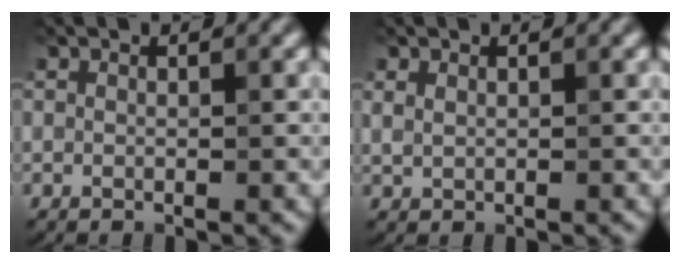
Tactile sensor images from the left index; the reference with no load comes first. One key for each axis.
{"total": 0.6, "fx": 0.4, "fy": 0.3, "fz": 0.4, "tx": -0.019, "ty": -0.004, "tz": 0.013}